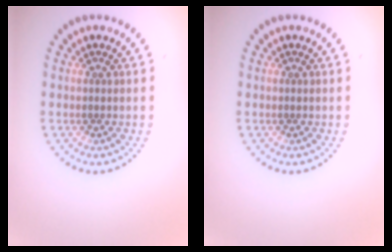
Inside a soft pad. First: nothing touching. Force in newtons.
{"total": 0.0}